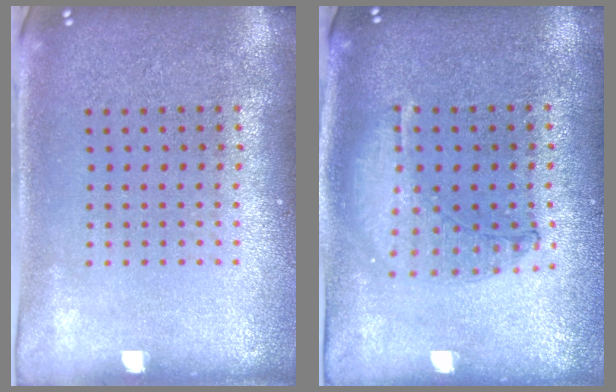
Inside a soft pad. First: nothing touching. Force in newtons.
{"total": 1.0, "press": 0.9, "slide": 0.3}